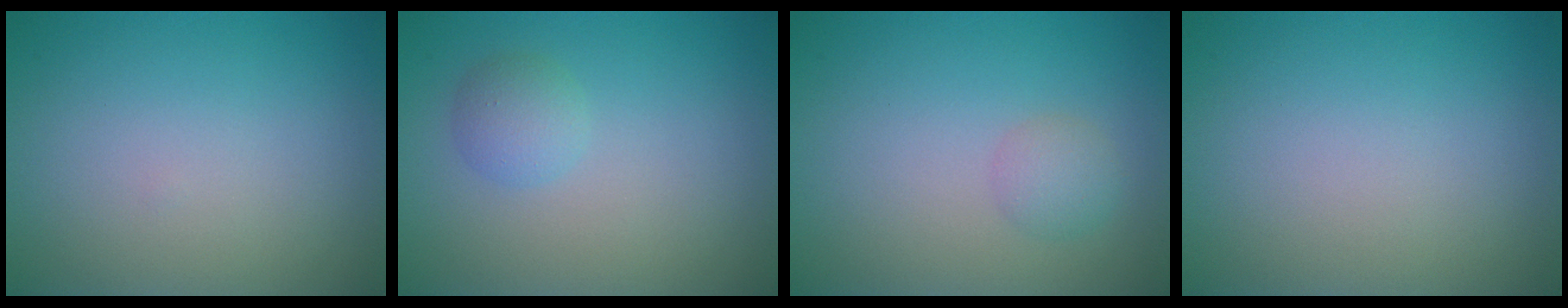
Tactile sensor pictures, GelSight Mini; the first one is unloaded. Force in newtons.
{"total": 1.8, "press": 1.8, "slide": 0.0}
{"total": 1.5, "press": 1.5, "slide": 0.0}
{"total": 0.0}